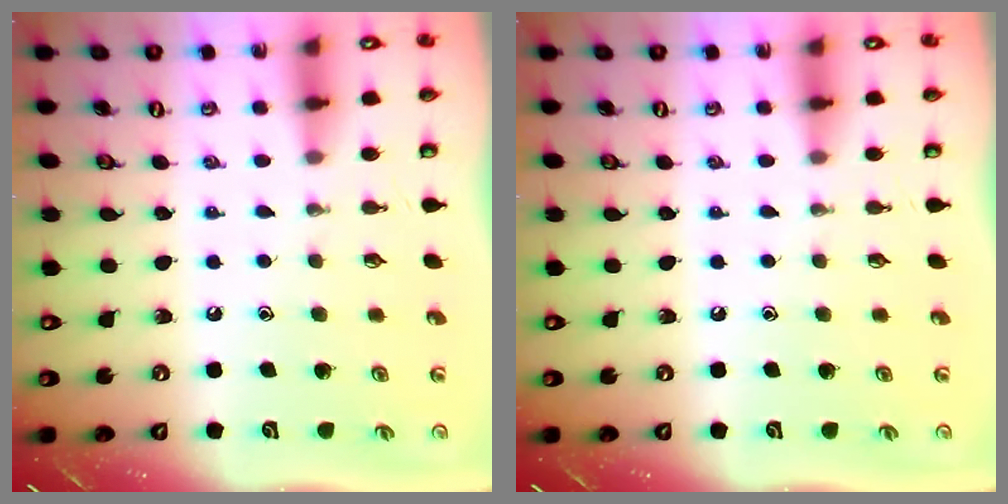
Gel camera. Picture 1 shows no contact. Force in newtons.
{"total": 0.0}